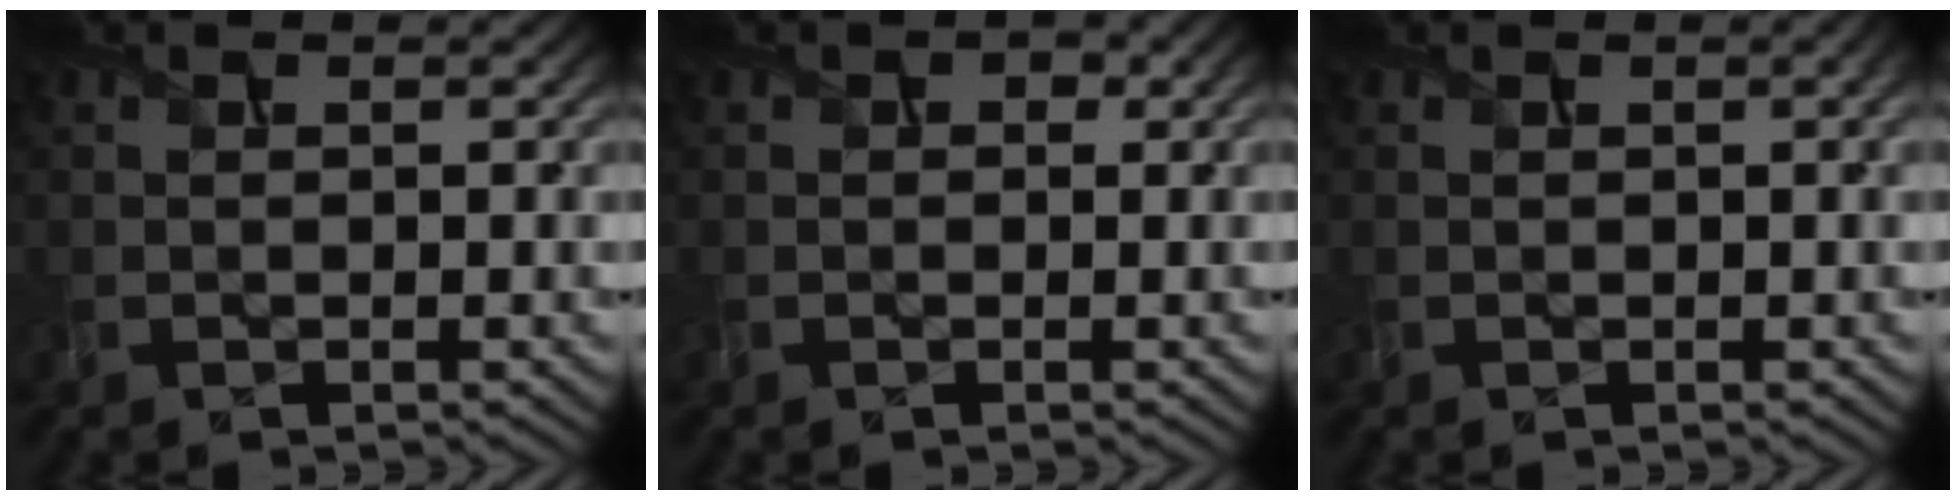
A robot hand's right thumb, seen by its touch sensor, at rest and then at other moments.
{"total": 1.8, "force": [0.5, 1.4, 0.9], "torque": [-0.012, -0.004, 0.008]}
{"total": 1.2, "force": [0.3, 0.3, 1.2], "torque": [-0.015, 0.003, 0.006]}